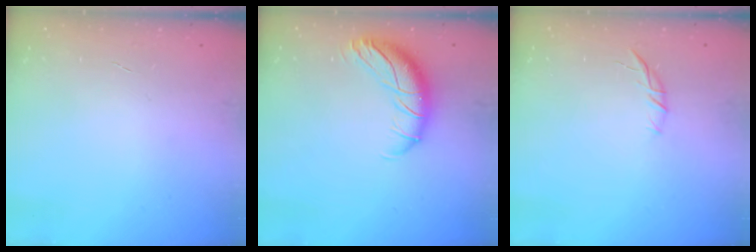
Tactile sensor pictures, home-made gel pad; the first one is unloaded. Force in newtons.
{"total": 12.8, "press": 12.4, "slide": 2.9}
{"total": 6.8, "press": 6.6, "slide": 1.6}